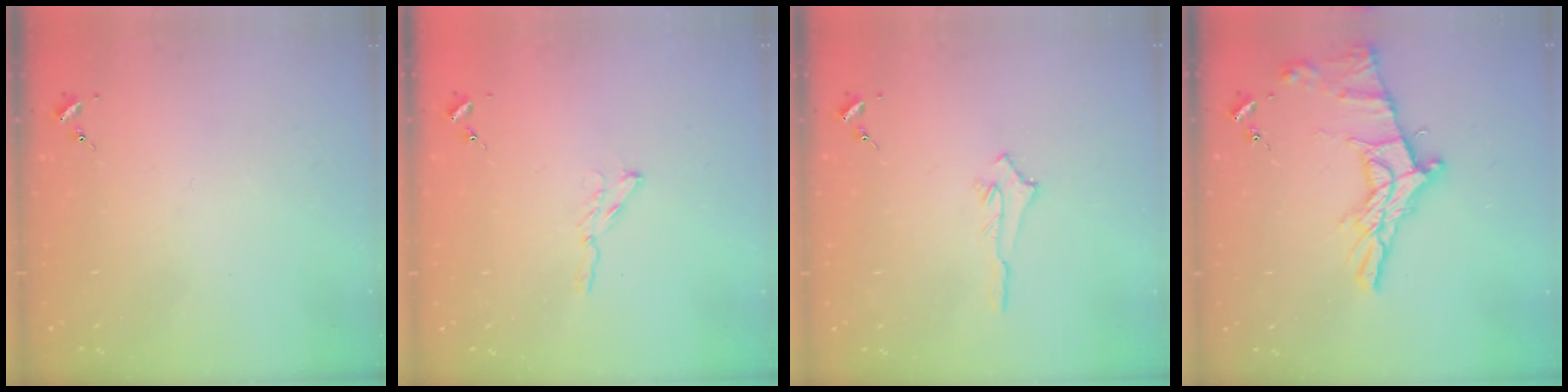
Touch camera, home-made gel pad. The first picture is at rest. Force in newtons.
{"total": 3.9, "press": 3.8, "slide": 0.5}
{"total": 4.3, "press": 4.2, "slide": 0.5}
{"total": 16.2, "press": 16.1, "slide": 1.0}